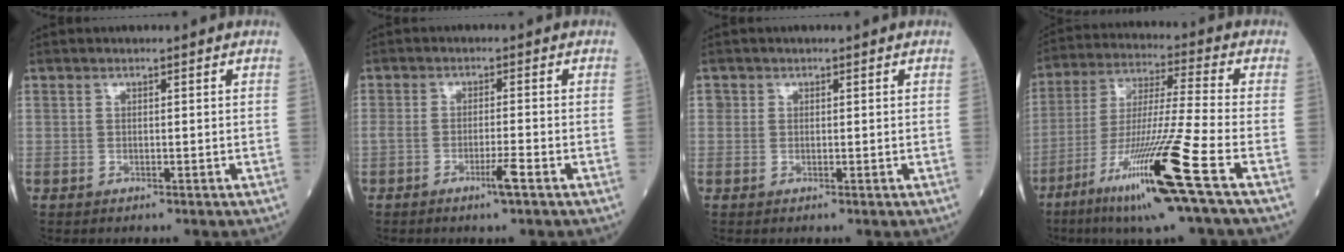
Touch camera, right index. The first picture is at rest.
{"total": 3.7, "force": [-2.1, 0.3, 3.0], "torque": [-0.064, 0.002, -0.037]}
{"total": 2.2, "force": [0.3, 2.1, 0.8], "torque": [-0.040, 0.016, 0.011]}
{"total": 15.0, "force": [-7.8, -1.1, 12.8], "torque": [-0.260, -0.036, -0.143]}